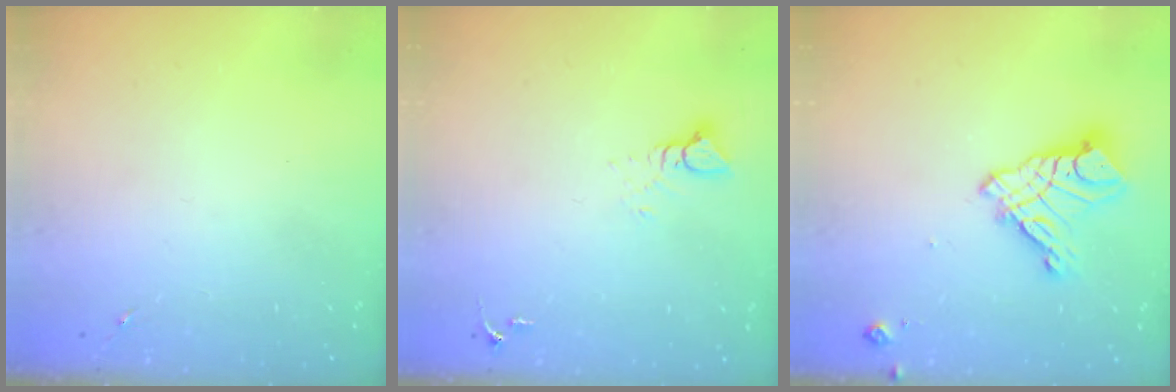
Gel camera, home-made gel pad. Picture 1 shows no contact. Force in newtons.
{"total": 3.7, "press": 3.7, "slide": 0.1}
{"total": 13.1, "press": 13.0, "slide": 1.3}